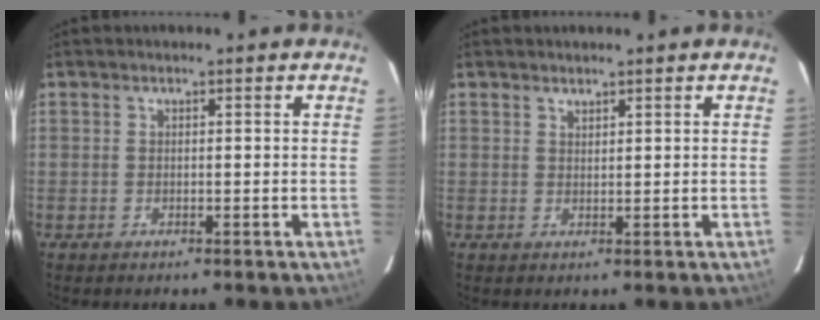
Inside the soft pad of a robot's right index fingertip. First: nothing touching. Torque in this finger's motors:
{"motor_torque": [-0.23, 0.23, -0.03, -0.01]}